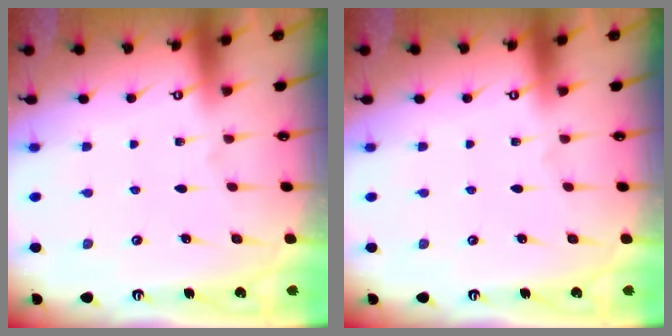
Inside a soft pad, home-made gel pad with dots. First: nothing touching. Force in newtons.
{"total": 0.0}